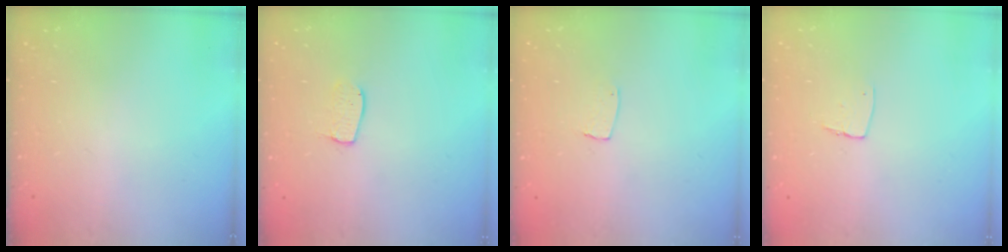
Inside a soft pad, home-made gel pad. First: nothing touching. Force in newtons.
{"total": 6.5, "press": 6.5, "slide": 0.5}
{"total": 4.3, "press": 4.3, "slide": 0.2}
{"total": 4.9, "press": 4.8, "slide": 0.3}